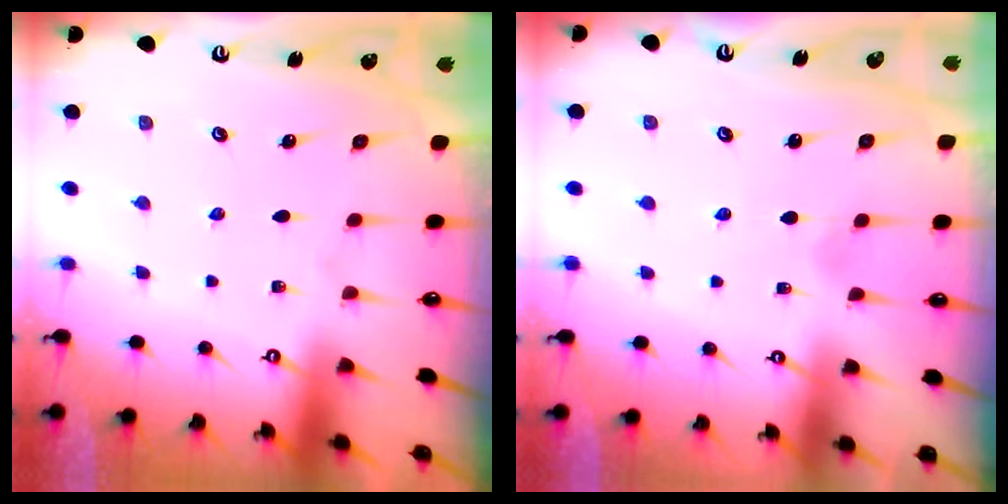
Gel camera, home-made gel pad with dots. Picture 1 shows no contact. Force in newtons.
{"total": 1.2, "press": 1.2, "slide": 0.1}